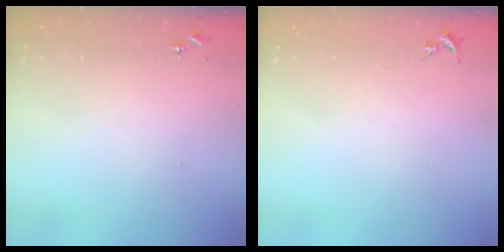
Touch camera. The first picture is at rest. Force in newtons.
{"total": 0.0}